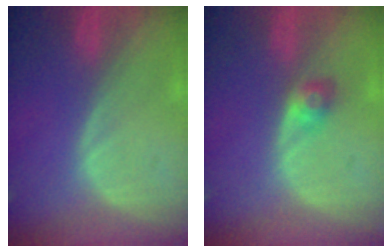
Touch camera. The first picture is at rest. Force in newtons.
{"total": 2.4, "press": 2.2, "slide": 1.0}